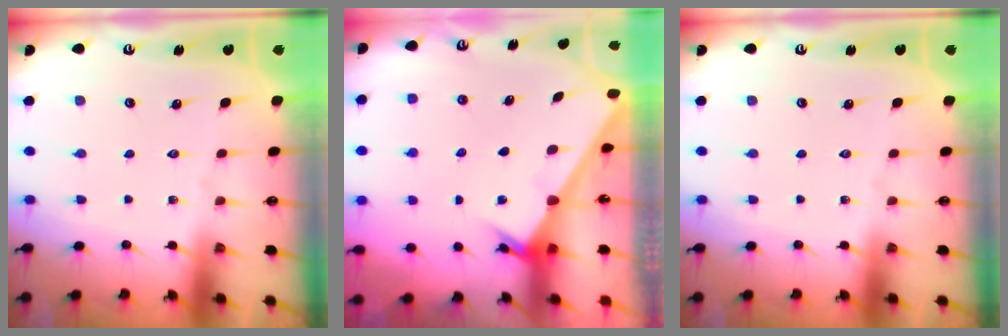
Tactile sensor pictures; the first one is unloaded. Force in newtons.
{"total": 2.2, "press": 2.2, "slide": 0.2}
{"total": 0.0}